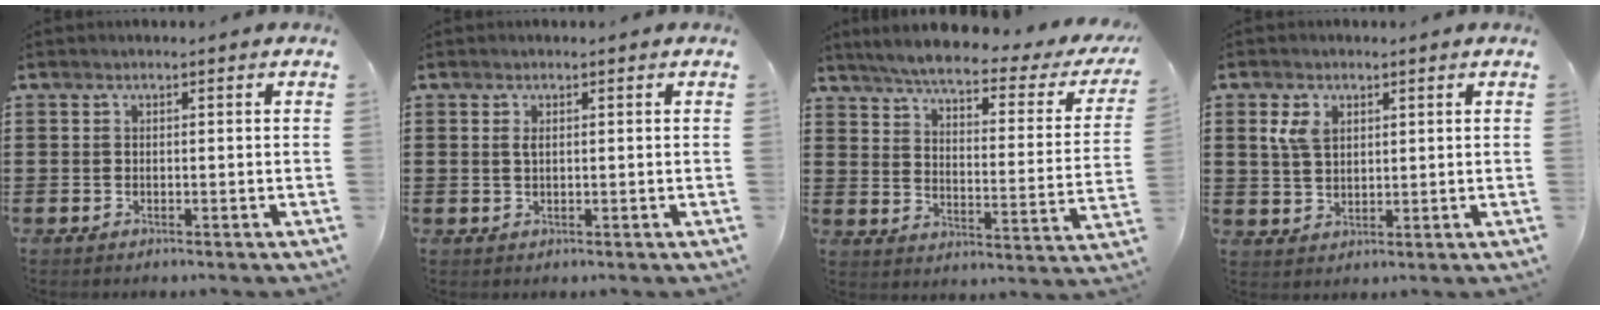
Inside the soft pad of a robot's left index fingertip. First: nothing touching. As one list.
[{"total": 1.2, "force": [0.4, 0.4, 1.0], "torque": [-0.022, 0.002, 0.007]}, {"total": 5.2, "force": [4.3, 0.0, 2.9], "torque": [-0.078, -0.030, 0.068]}, {"total": 4.3, "force": [1.9, 3.1, 2.5], "torque": [-0.059, 0.012, 0.033]}]